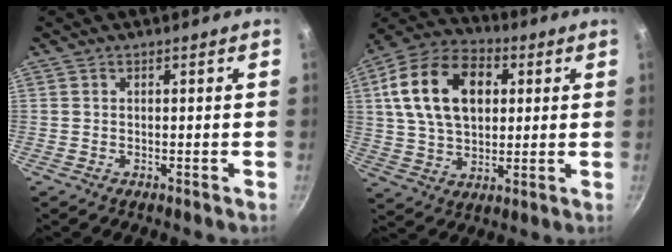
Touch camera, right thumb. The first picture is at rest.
{"total": 18.8, "force": [4.4, 12.6, 13.3], "torque": [-0.215, 0.011, 0.067]}